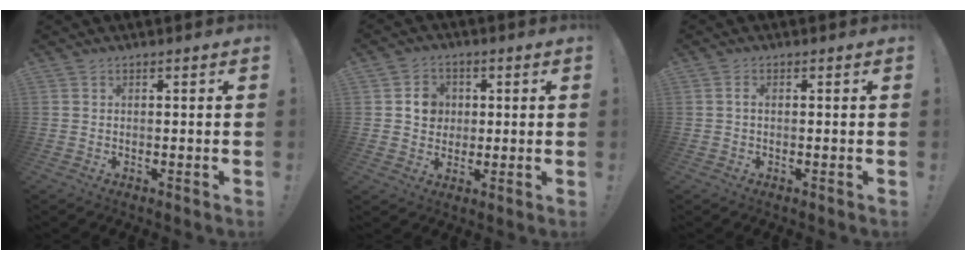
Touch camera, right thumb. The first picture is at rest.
{"total": 7.2, "force": [1.5, 6.7, 2.3], "torque": [-0.020, -0.001, 0.029]}
{"total": 1.2, "force": [-0.1, 0.6, 1.0], "torque": [-0.021, 0.004, -0.003]}